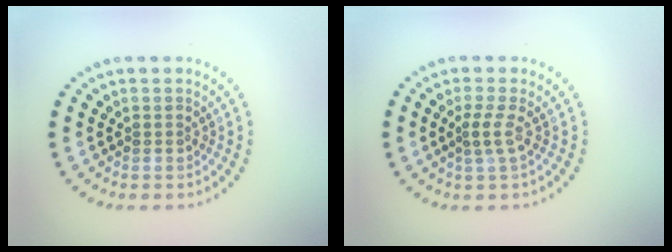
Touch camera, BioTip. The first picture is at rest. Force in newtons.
{"total": 1.6, "press": 1.1, "slide": 1.2}